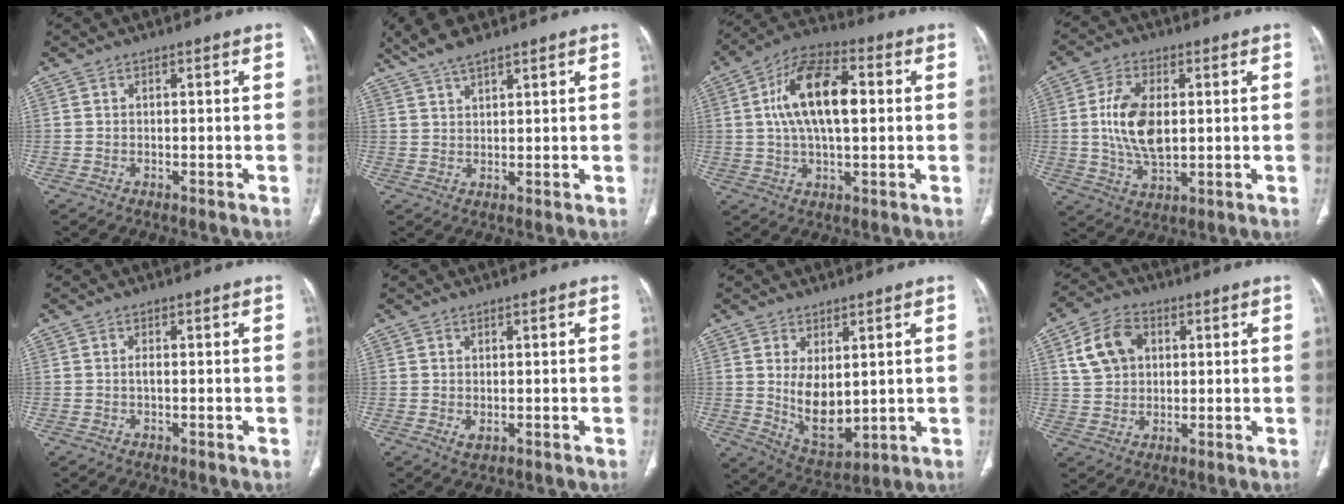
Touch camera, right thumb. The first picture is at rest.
{"total": 6.5, "force": [5.0, 1.7, 3.7], "torque": [-0.072, -0.003, 0.098]}
{"total": 15.5, "force": [2.3, 7.5, 13.3], "torque": [-0.233, 0.017, 0.035]}
{"total": 11.2, "force": [1.0, 6.1, 9.4], "torque": [-0.179, -0.006, 0.025]}
{"total": 0.7, "force": [-0.1, 0.3, 0.6], "torque": [-0.012, 0.000, -0.004]}
{"total": 1.4, "force": [-0.1, 0.9, 1.1], "torque": [-0.020, -0.005, 0.005]}
{"total": 9.3, "force": [1.4, 5.1, 7.6], "torque": [-0.108, -0.026, 0.051]}
{"total": 9.3, "force": [2.9, 6.9, 5.5], "torque": [-0.089, 0.006, 0.055]}